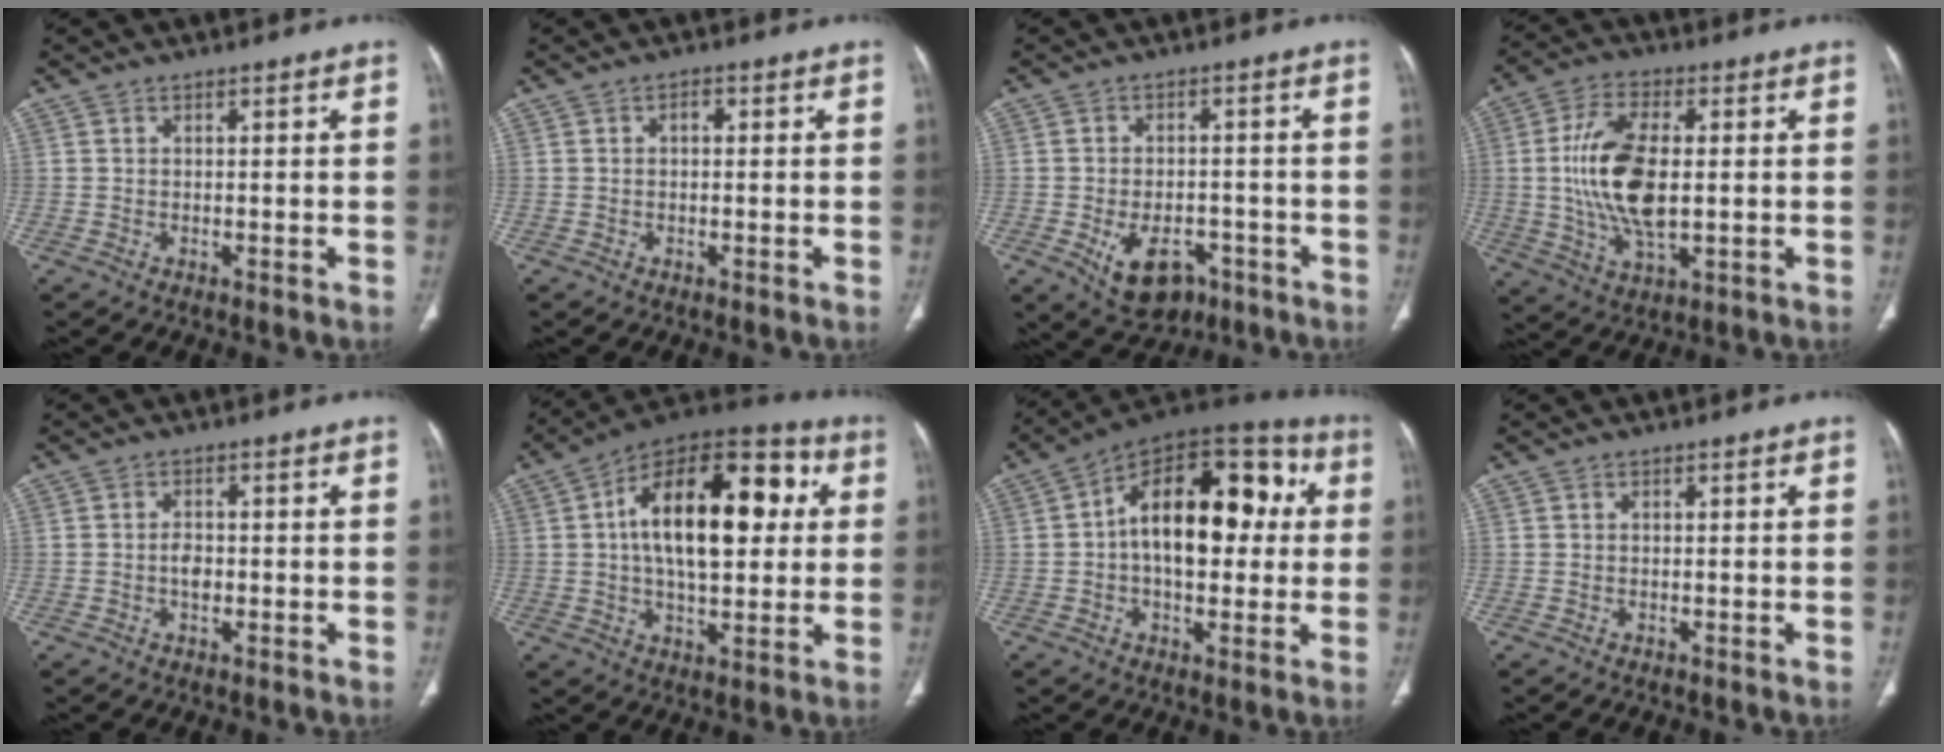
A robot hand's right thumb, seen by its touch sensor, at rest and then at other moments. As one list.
[{"total": 1.3, "force": [0.1, 0.8, 1.0], "torque": [-0.015, 0.006, -0.001]}, {"total": 9.8, "force": [-4.4, 6.3, 6.1], "torque": [-0.079, 0.018, -0.054]}, {"total": 14.7, "force": [0.5, 7.1, 12.8], "torque": [-0.255, -0.002, 0.011]}, {"total": 2.6, "force": [-0.5, 1.7, 1.9], "torque": [-0.029, 0.006, -0.011]}, {"total": 23.4, "force": [4.0, 12.1, 19.6], "torque": [-0.281, 0.025, 0.051]}, {"total": 21.3, "force": [2.4, 12.2, 17.3], "torque": [-0.230, 0.041, 0.025]}, {"total": 0.0}]